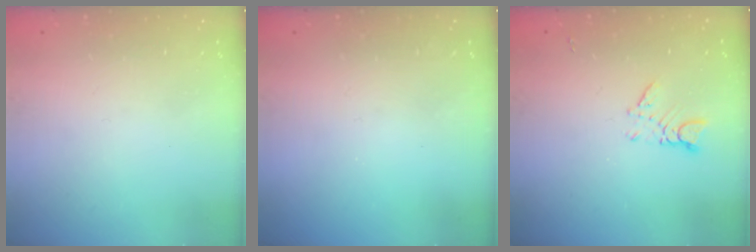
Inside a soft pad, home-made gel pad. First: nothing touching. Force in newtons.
{"total": 0.0}
{"total": 3.1, "press": 3.0, "slide": 0.4}